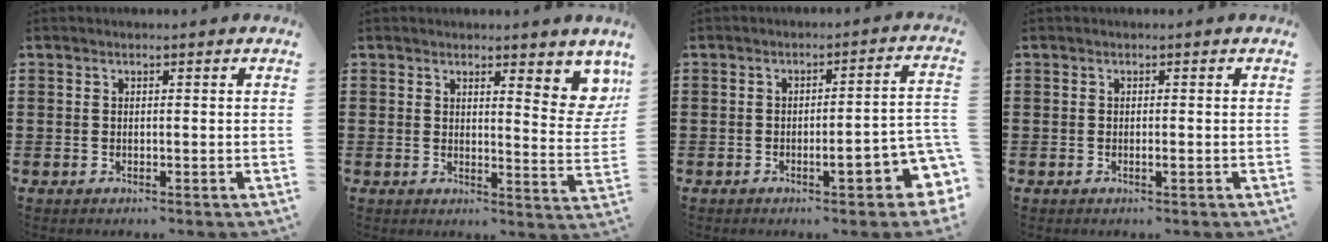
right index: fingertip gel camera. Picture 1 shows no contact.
{"total": 5.4, "force": [4.2, 1.2, 3.1], "torque": [-0.042, -0.016, 0.071]}
{"total": 5.6, "force": [-2.3, 1.2, 5.0], "torque": [-0.067, -0.013, -0.042]}
{"total": 0.8, "force": [-0.3, 0.1, 0.7], "torque": [-0.012, -0.004, -0.004]}